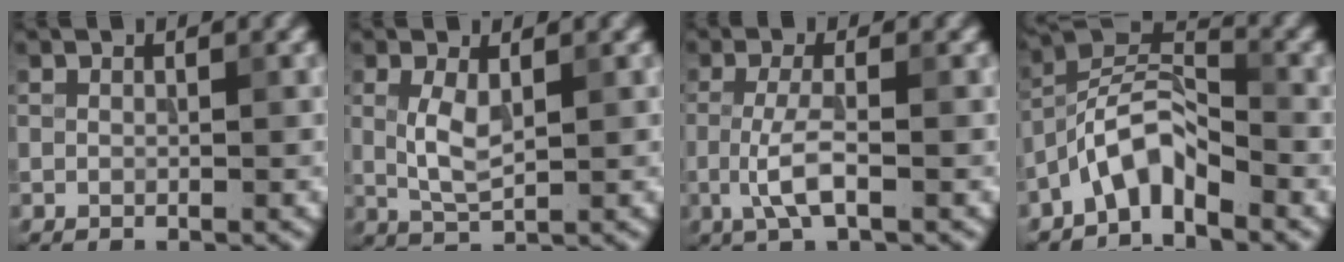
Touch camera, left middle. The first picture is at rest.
{"total": 2.9, "force": [0.5, 1.2, 2.6], "torque": [-0.061, -0.001, 0.014]}
{"total": 3.1, "force": [-0.8, 0.8, 2.9], "torque": [-0.064, -0.003, -0.022]}
{"total": 4.9, "force": [-3.2, 1.8, 3.2], "torque": [-0.059, 0.018, -0.068]}